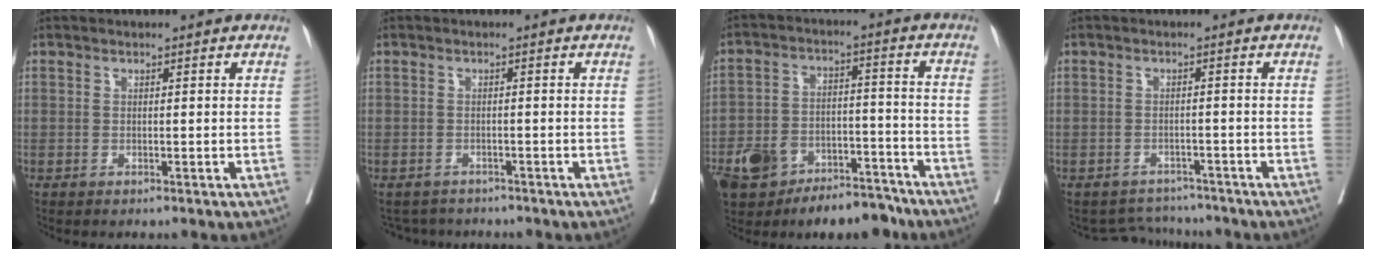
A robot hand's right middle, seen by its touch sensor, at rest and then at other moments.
{"total": 3.6, "force": [-3.5, 1.1, -0.3], "torque": [0.007, -0.004, -0.053]}
{"total": 13.2, "force": [-9.4, 6.8, 6.3], "torque": [-0.100, 0.022, -0.150]}
{"total": 4.2, "force": [-3.9, 1.1, -1.2], "torque": [0.015, 0.011, -0.055]}